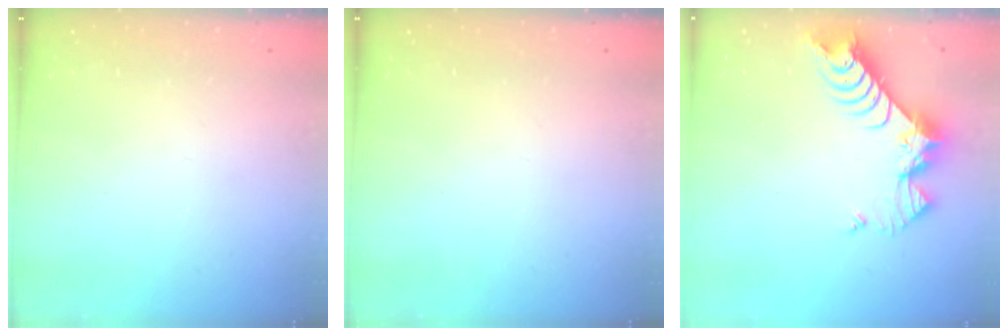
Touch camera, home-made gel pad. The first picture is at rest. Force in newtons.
{"total": 0.0}
{"total": 8.7, "press": 8.7, "slide": 0.9}